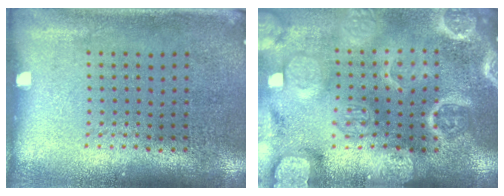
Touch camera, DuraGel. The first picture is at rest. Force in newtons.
{"total": 6.0, "press": 6.0, "slide": 0.9}